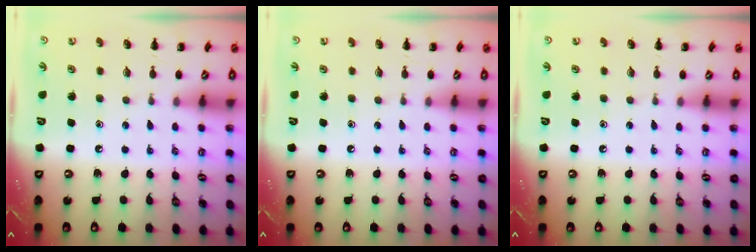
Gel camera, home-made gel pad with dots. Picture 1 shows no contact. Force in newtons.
{"total": 0.0}
{"total": 0.0}